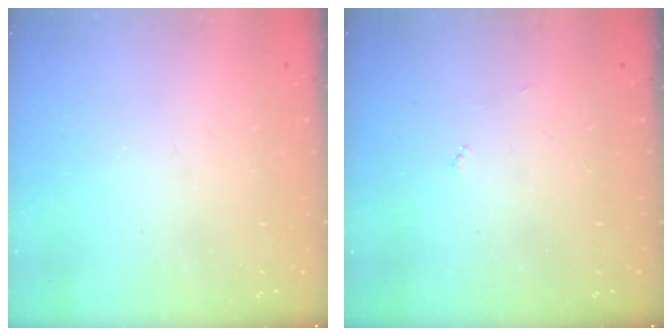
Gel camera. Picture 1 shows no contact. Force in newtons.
{"total": 3.0, "press": 3.0, "slide": 0.2}